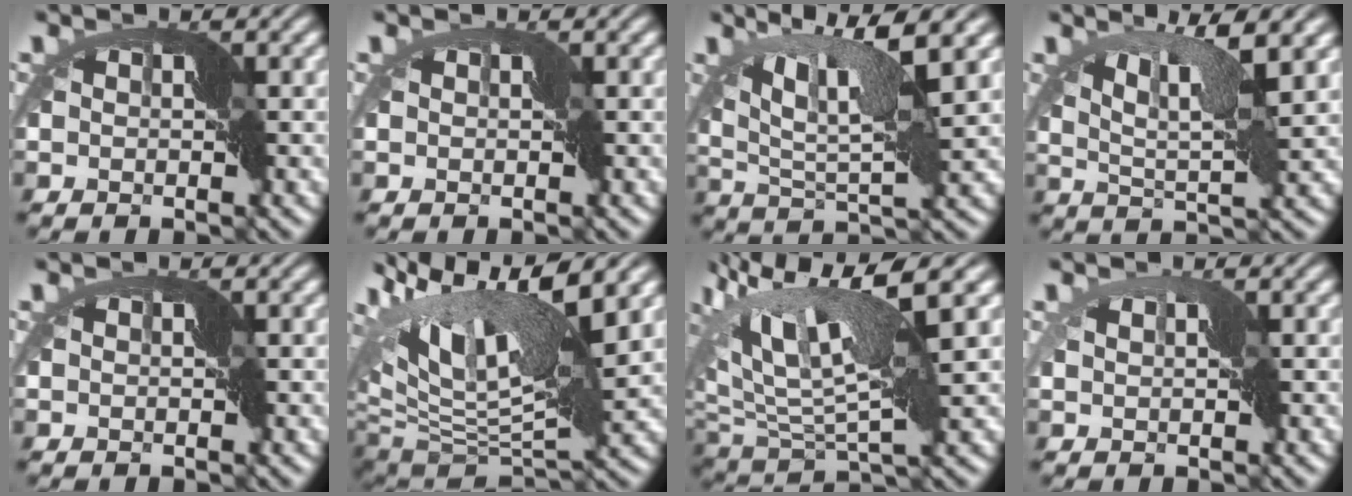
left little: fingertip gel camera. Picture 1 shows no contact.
{"total": 0.0}
{"total": 7.1, "force": [3.8, 0.8, 5.9], "torque": [-0.127, 0.004, 0.066]}
{"total": 4.8, "force": [3.3, -0.2, 3.6], "torque": [-0.075, 0.003, 0.053]}
{"total": 0.0}
{"total": 12.5, "force": [5.6, 4.3, 10.3], "torque": [-0.200, 0.007, 0.099]}
{"total": 9.9, "force": [5.8, 1.9, 7.9], "torque": [-0.181, 0.011, 0.103]}
{"total": 0.7, "force": [0.4, 0.1, 0.6], "torque": [-0.019, 0.001, 0.008]}